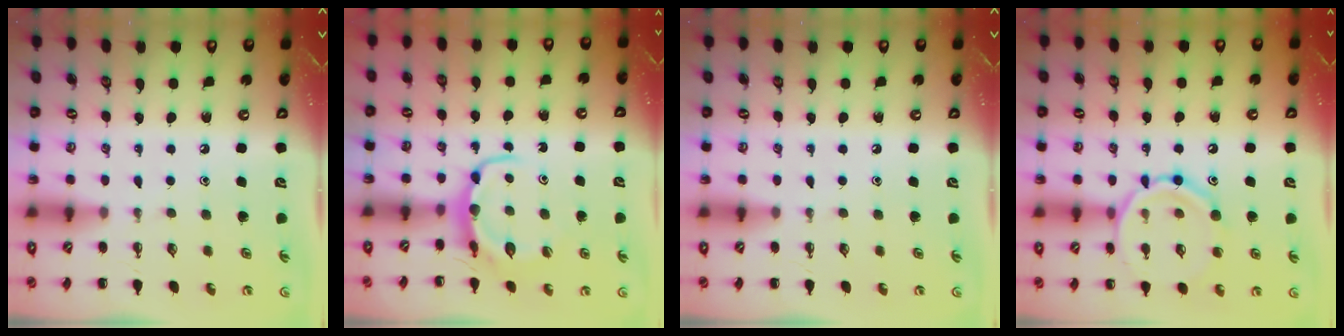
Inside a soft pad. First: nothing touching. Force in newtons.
{"total": 6.2, "press": 6.0, "slide": 1.2}
{"total": 0.0}
{"total": 13.9, "press": 13.8, "slide": 1.2}